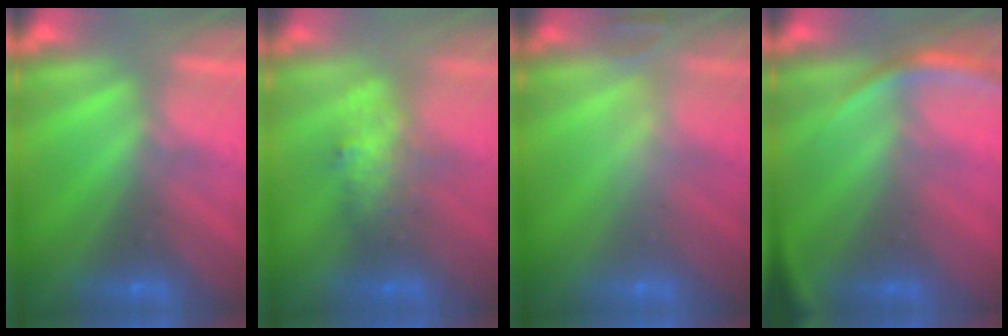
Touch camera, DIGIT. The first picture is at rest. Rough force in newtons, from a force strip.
{"total": 2.6}
{"total": 2.4}
{"total": 2.8}